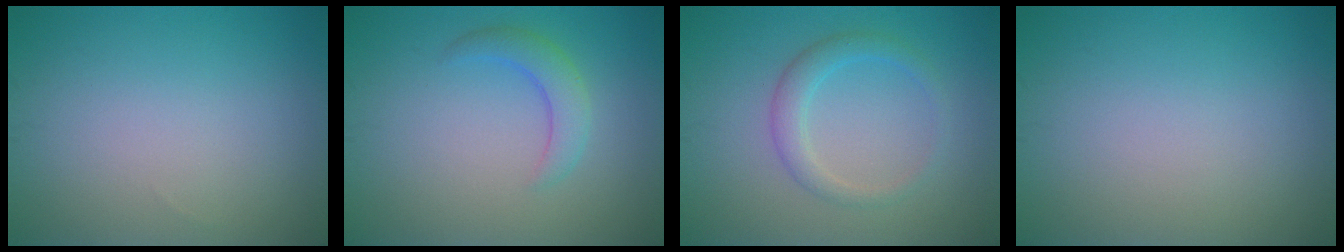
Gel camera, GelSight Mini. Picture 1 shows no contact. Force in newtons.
{"total": 2.5, "press": 2.5, "slide": 0.2}
{"total": 2.5, "press": 2.5, "slide": 0.1}
{"total": 0.0}